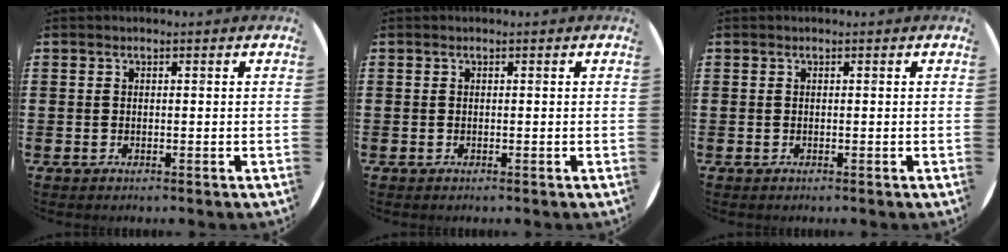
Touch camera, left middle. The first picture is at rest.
{"total": 0.0}
{"total": 0.0}